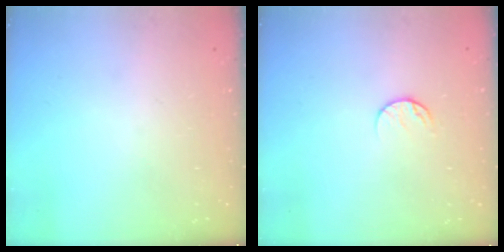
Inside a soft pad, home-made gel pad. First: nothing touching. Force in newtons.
{"total": 5.0, "press": 5.0, "slide": 0.6}